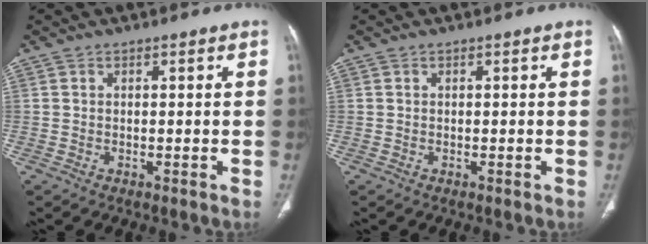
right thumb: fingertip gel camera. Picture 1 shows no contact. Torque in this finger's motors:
{"motor_torque": [0.03, 0.02, -0.04, -0.01, 0.02]}